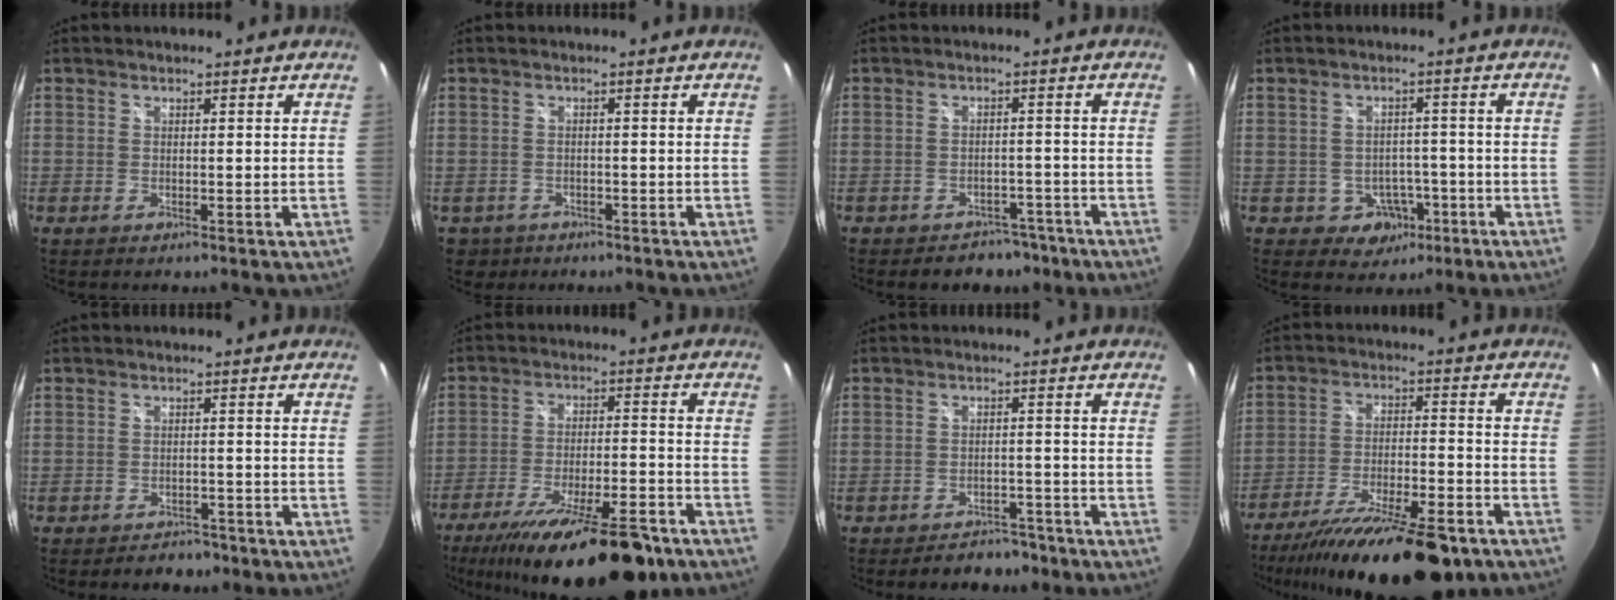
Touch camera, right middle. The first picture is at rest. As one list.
[{"total": 3.8, "force": [-1.8, 3.1, 1.2], "torque": [-0.036, -0.008, -0.021]}, {"total": 5.0, "force": [-4.1, 2.9, 0.3], "torque": [-0.004, 0.020, -0.049]}, {"total": 4.6, "force": [-2.2, 3.9, 1.2], "torque": [-0.031, 0.012, -0.016]}, {"total": 3.9, "force": [-3.4, 1.7, 0.7], "torque": [-0.017, 0.000, -0.047]}, {"total": 21.6, "force": [-16.3, 4.9, 13.4], "torque": [-0.229, -0.045, -0.244]}, {"total": 5.7, "force": [-4.9, 2.5, 1.3], "torque": [-0.027, 0.010, -0.062]}, {"total": 22.2, "force": [-17.1, 5.2, 13.1], "torque": [-0.230, -0.045, -0.260]}]